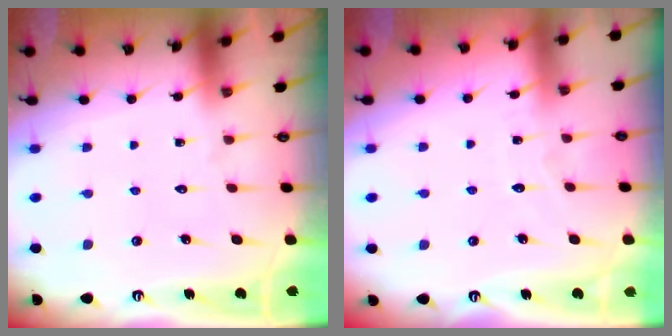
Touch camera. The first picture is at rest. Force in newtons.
{"total": 2.5, "press": 2.5, "slide": 0.4}